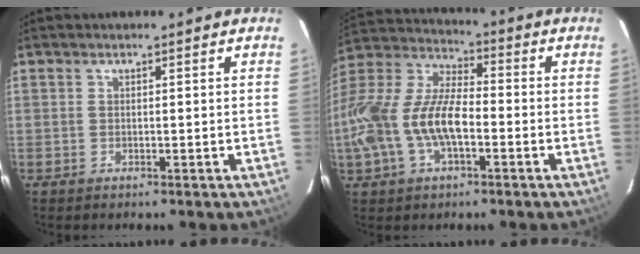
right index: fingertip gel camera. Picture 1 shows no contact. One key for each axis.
{"total": 18.5, "fx": -4.8, "fy": 9.2, "fz": 15.3, "tx": -0.321, "ty": 0.002, "tz": -0.093}